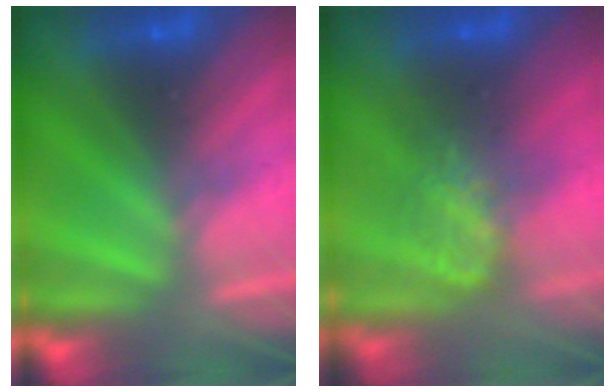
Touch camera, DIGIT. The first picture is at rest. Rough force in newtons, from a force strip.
{"total": 5.7}